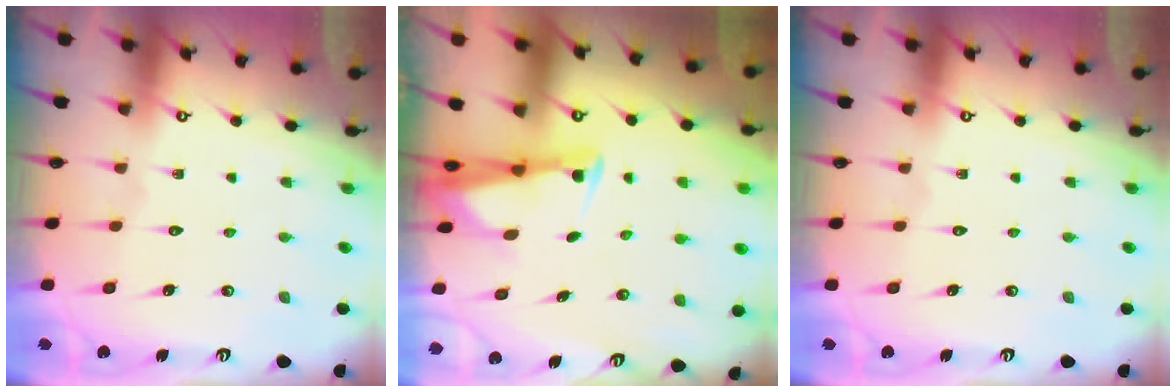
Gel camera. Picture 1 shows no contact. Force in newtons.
{"total": 2.4, "press": 2.4, "slide": 0.5}
{"total": 0.0}